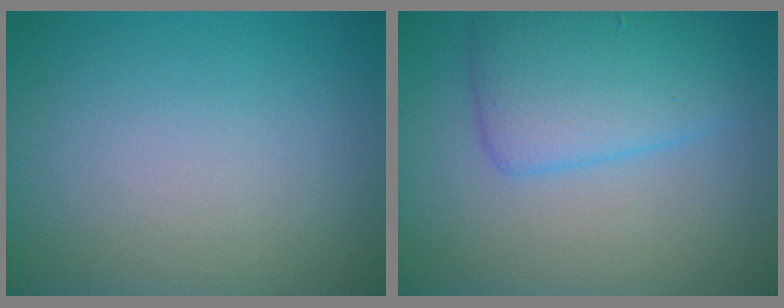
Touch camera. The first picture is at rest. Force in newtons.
{"total": 5.1, "press": 5.1, "slide": 0.2}